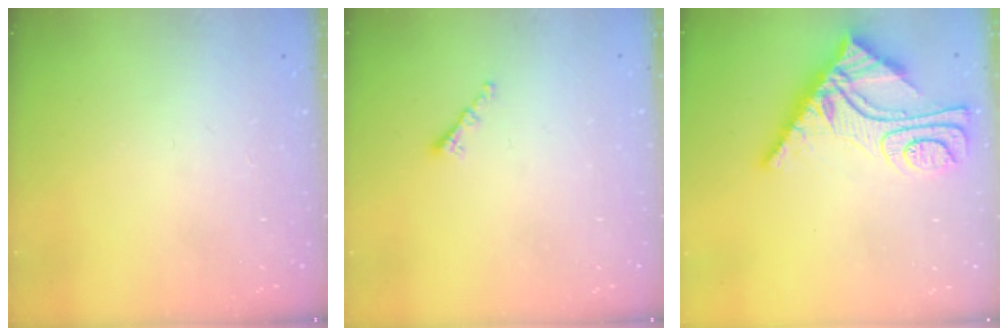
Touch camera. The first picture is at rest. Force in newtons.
{"total": 1.3, "press": 1.2, "slide": 0.5}
{"total": 13.2, "press": 13.1, "slide": 1.5}